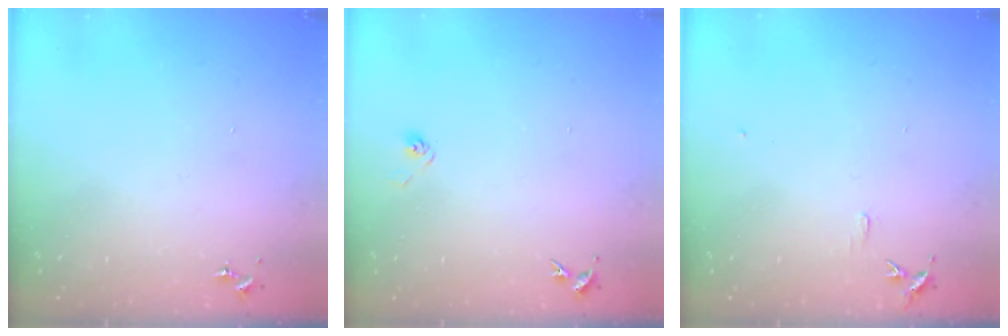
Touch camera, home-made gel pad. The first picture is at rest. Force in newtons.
{"total": 2.9, "press": 2.5, "slide": 1.5}
{"total": 5.8, "press": 5.8, "slide": 0.6}